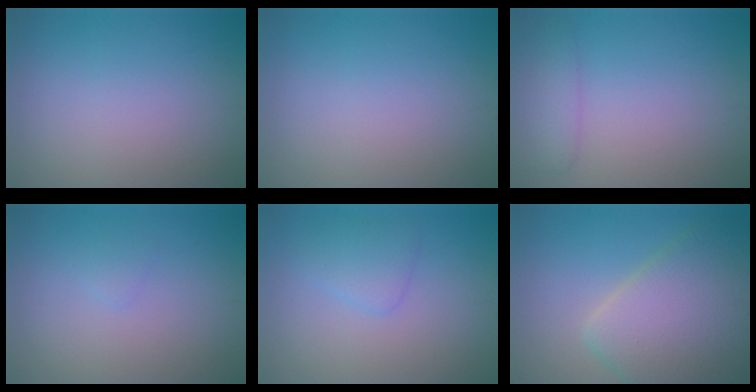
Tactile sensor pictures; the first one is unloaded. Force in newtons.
{"total": 0.0}
{"total": 2.3, "press": 2.3, "slide": 0.1}
{"total": 0.5, "press": 0.5, "slide": 0.1}
{"total": 1.8, "press": 1.8, "slide": 0.1}
{"total": 8.6, "press": 8.6, "slide": 0.6}